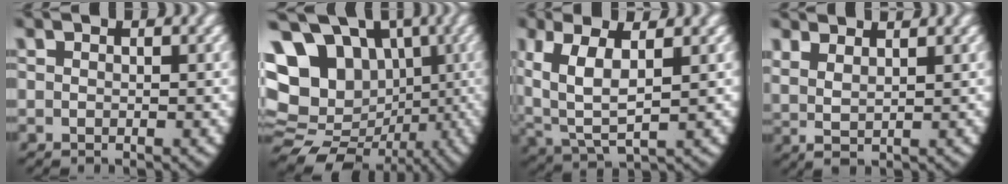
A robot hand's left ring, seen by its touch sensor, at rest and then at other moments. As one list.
[{"total": 19.4, "force": [-1.2, 16.2, 10.7], "torque": [-0.243, -0.078, -0.003]}, {"total": 6.6, "force": [1.0, 4.2, 5.0], "torque": [-0.127, -0.027, 0.037]}, {"total": 3.9, "force": [2.1, 2.3, 2.3], "torque": [-0.059, -0.003, 0.040]}]